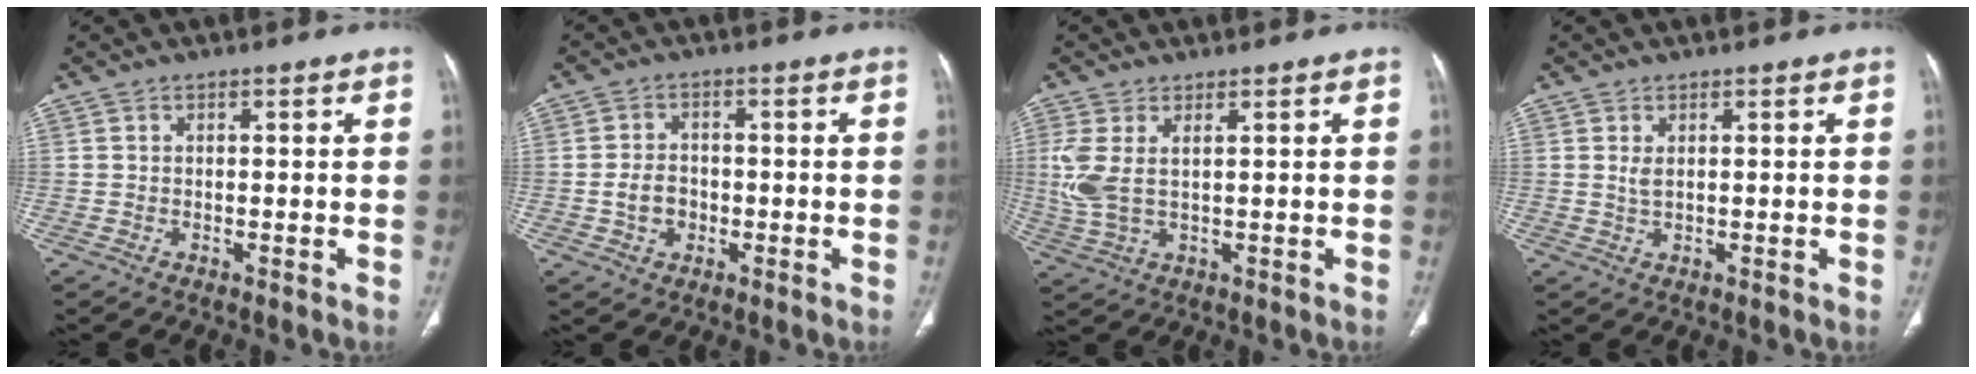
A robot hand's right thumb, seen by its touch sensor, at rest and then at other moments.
{"total": 4.7, "force": [-1.1, 3.7, 2.8], "torque": [-0.043, 0.014, -0.019]}
{"total": 6.1, "force": [1.3, 2.6, 5.3], "torque": [-0.145, -0.003, 0.036]}
{"total": 1.5, "force": [0.5, 0.6, 1.3], "torque": [-0.030, -0.002, 0.015]}